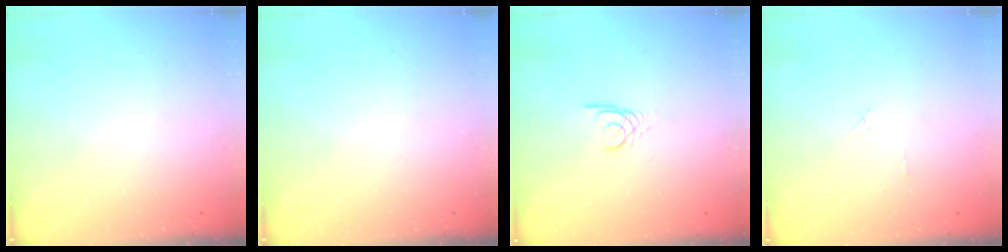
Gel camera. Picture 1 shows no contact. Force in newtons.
{"total": 0.0}
{"total": 2.3, "press": 2.3, "slide": 0.2}
{"total": 4.7, "press": 4.7, "slide": 0.2}